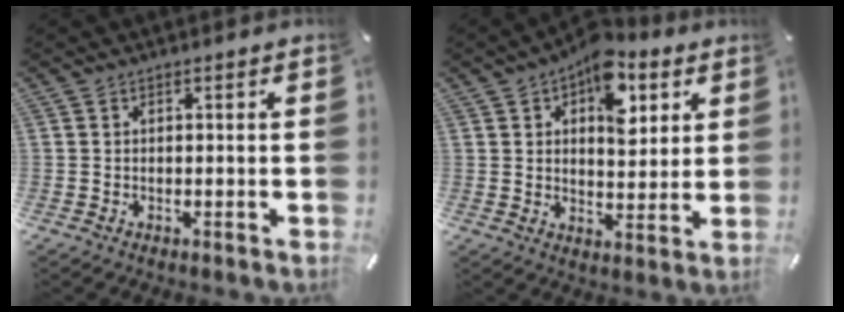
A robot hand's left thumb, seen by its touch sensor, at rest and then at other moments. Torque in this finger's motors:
{"motor_torque": [1.78, 1.44, 0.32, -0.21, 0.12]}